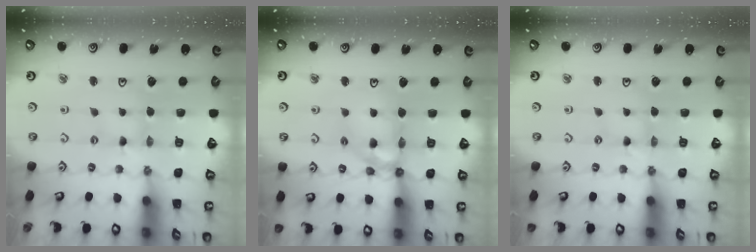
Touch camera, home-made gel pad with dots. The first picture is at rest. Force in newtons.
{"total": 12.1, "press": 12.0, "slide": 1.4}
{"total": 0.0}